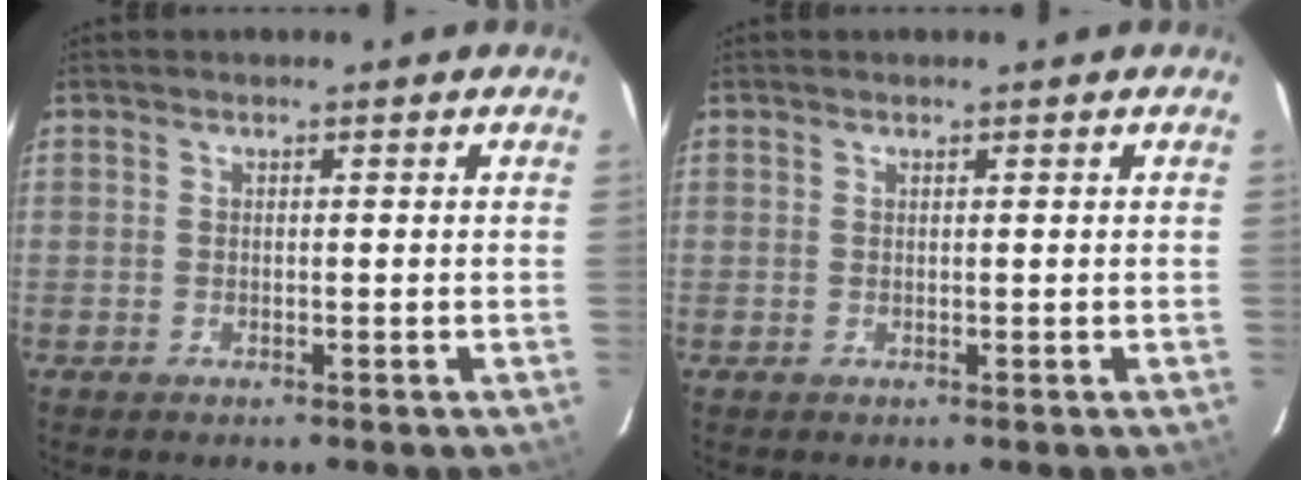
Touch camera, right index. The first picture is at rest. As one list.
[{"total": 0.0}]